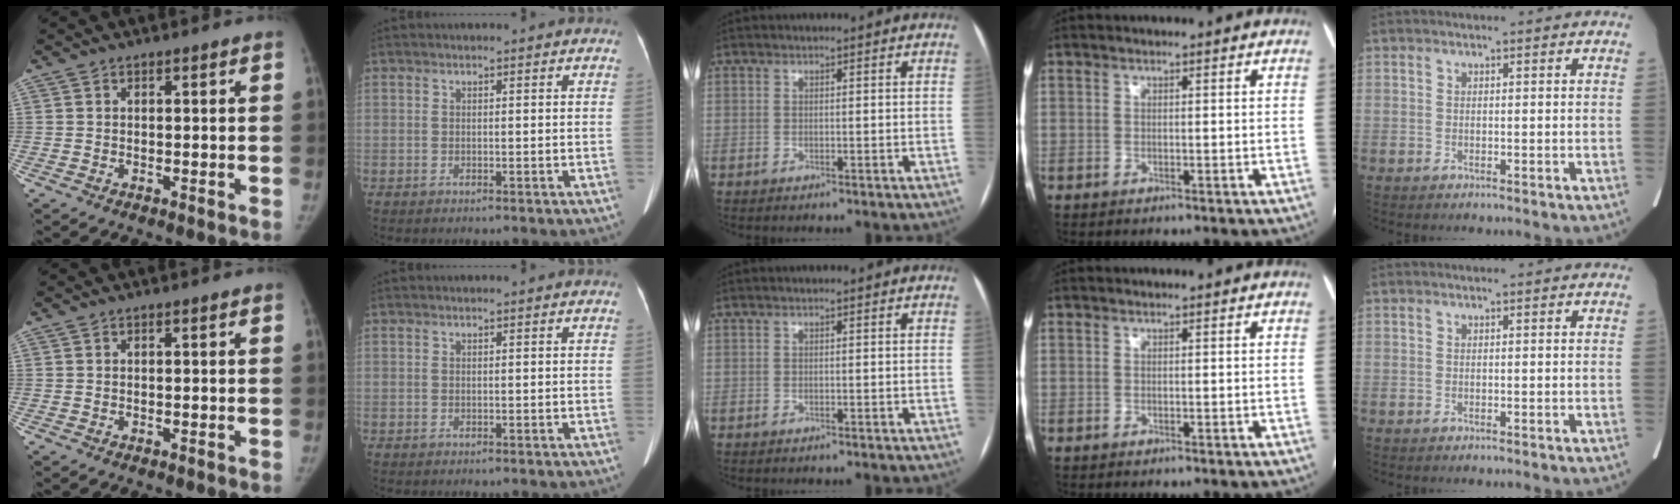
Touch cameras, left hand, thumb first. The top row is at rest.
{}